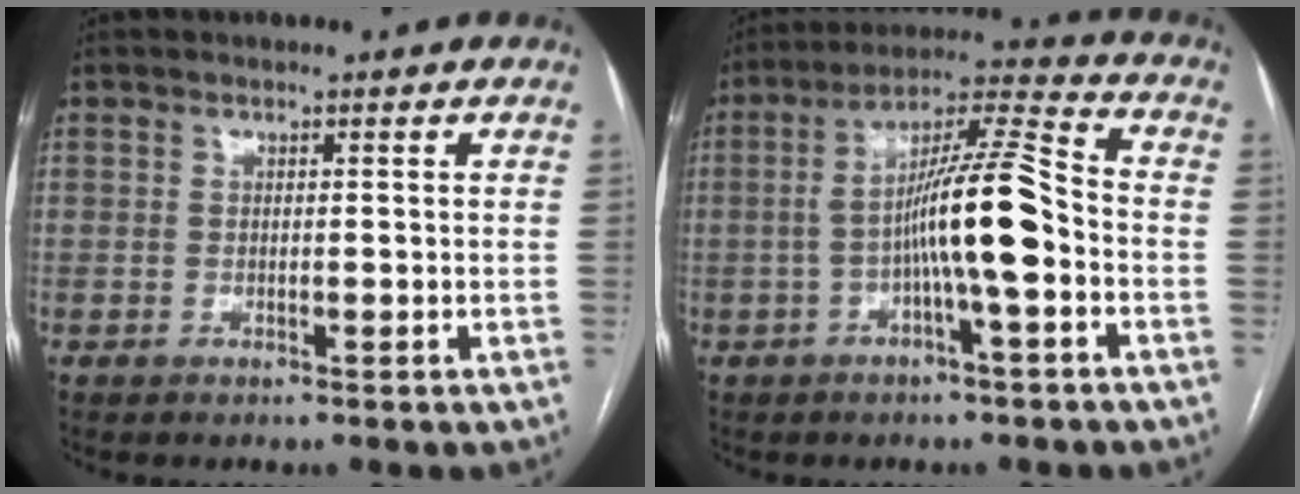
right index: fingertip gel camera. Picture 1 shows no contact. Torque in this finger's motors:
{"motor_torque": [1.89, -0.08, 0.52, 0.21]}